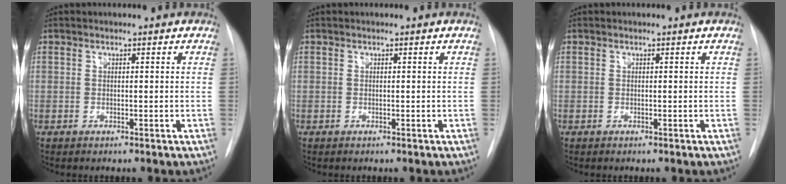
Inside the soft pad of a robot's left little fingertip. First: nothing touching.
{"total": 0.0}
{"total": 0.0}